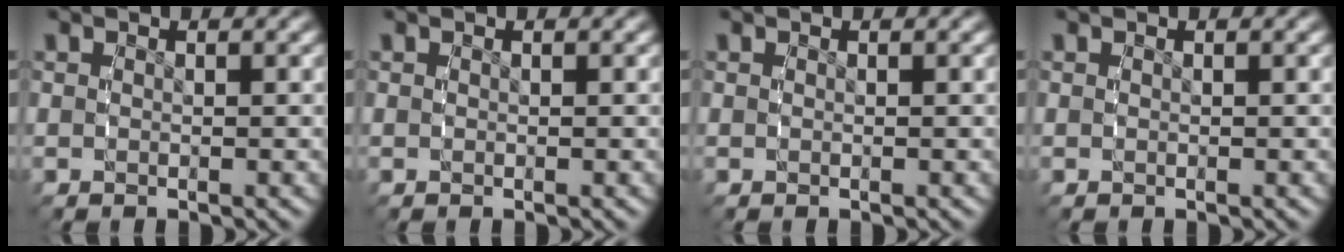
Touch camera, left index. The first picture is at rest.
{"total": 0.0}
{"total": 0.0}
{"total": 0.0}